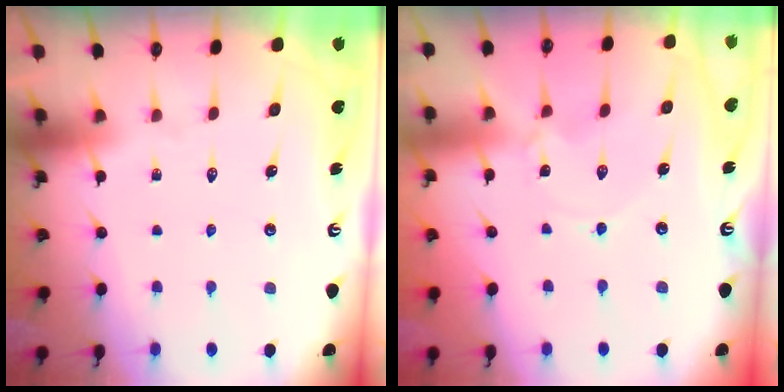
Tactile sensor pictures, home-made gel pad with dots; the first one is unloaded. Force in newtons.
{"total": 1.2, "press": 1.1, "slide": 0.3}